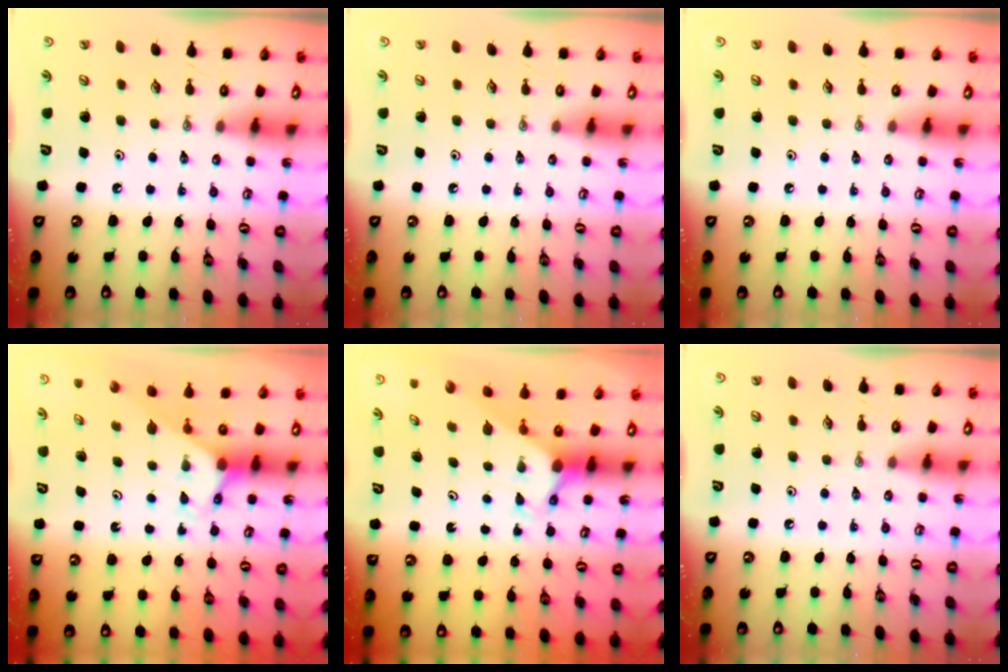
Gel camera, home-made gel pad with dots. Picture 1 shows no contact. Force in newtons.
{"total": 0.0}
{"total": 0.0}
{"total": 2.7, "press": 2.7, "slide": 0.2}
{"total": 2.6, "press": 2.6, "slide": 0.0}
{"total": 0.0}